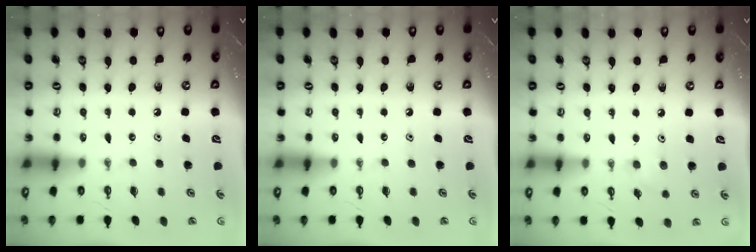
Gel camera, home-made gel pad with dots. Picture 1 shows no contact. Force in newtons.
{"total": 0.0}
{"total": 3.8, "press": 3.7, "slide": 0.8}